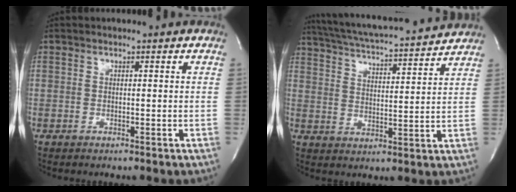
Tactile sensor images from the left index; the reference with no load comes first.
{"total": 17.1, "force": [15.8, 1.2, 6.6], "torque": [-0.119, 0.012, 0.235]}